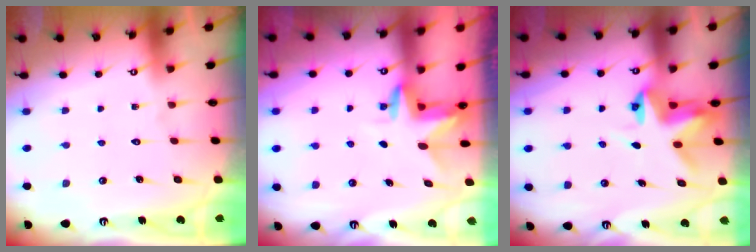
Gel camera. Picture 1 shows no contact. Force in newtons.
{"total": 3.0, "press": 3.0, "slide": 0.3}
{"total": 4.6, "press": 4.6, "slide": 0.2}